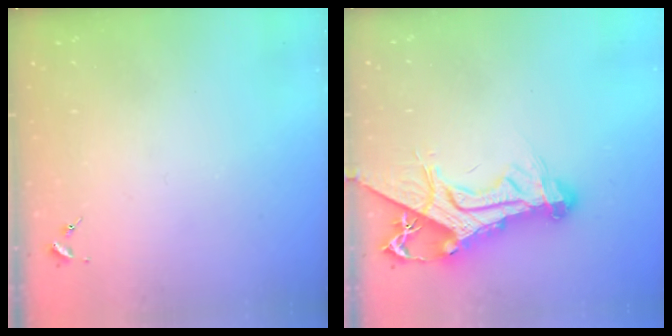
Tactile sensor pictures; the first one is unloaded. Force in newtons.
{"total": 18.9, "press": 18.8, "slide": 2.1}